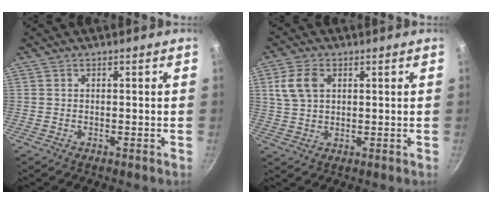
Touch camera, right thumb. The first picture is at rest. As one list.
[{"total": 6.6, "force": [2.1, 4.4, 4.5], "torque": [-0.080, 0.003, 0.040]}]